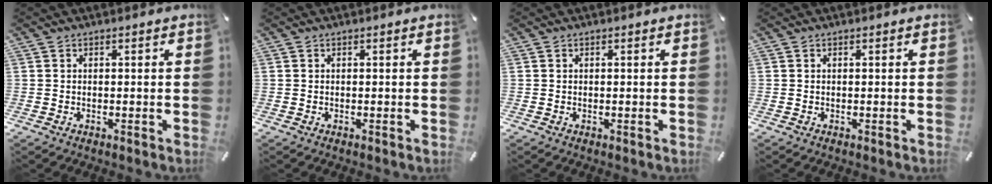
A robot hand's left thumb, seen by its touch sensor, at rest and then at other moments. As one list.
[{"total": 0.0}, {"total": 0.0}, {"total": 0.0}]